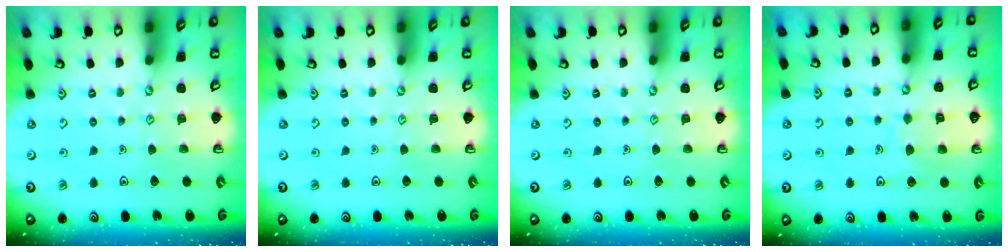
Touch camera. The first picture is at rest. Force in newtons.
{"total": 0.0}
{"total": 0.0}
{"total": 6.3, "press": 6.2, "slide": 0.6}